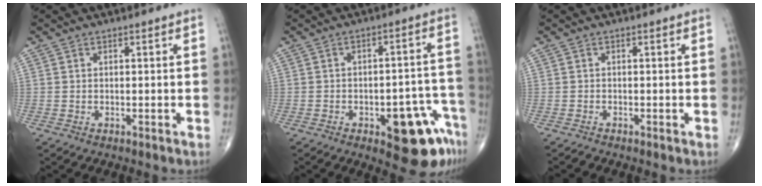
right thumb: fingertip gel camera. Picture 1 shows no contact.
{"total": 12.5, "force": [-6.3, 4.9, 9.6], "torque": [-0.081, 0.048, -0.072]}
{"total": 0.5, "force": [-0.5, 0.0, 0.1], "torque": [-0.005, -0.004, -0.015]}